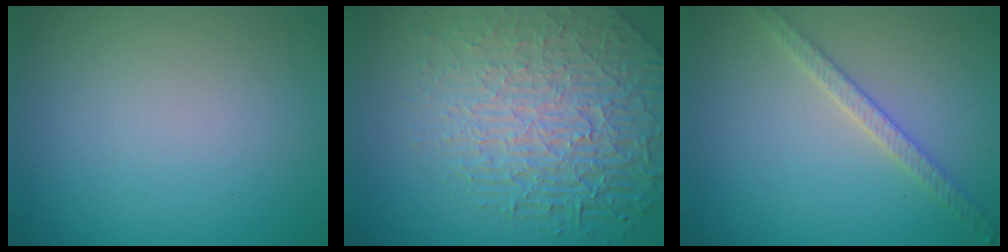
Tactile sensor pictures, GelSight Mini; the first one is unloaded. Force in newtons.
{"total": 8.9, "press": 6.1, "slide": 6.6}
{"total": 2.5, "press": 2.4, "slide": 0.4}